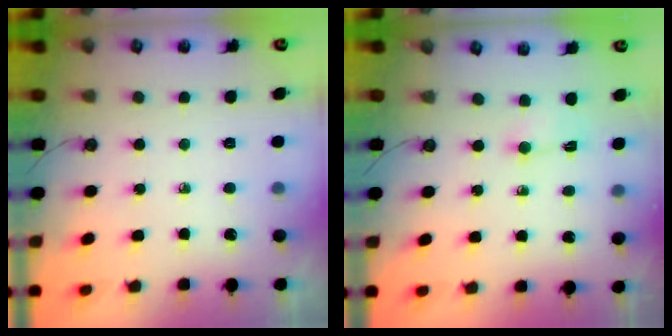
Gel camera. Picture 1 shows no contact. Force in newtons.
{"total": 1.5, "press": 1.3, "slide": 0.7}